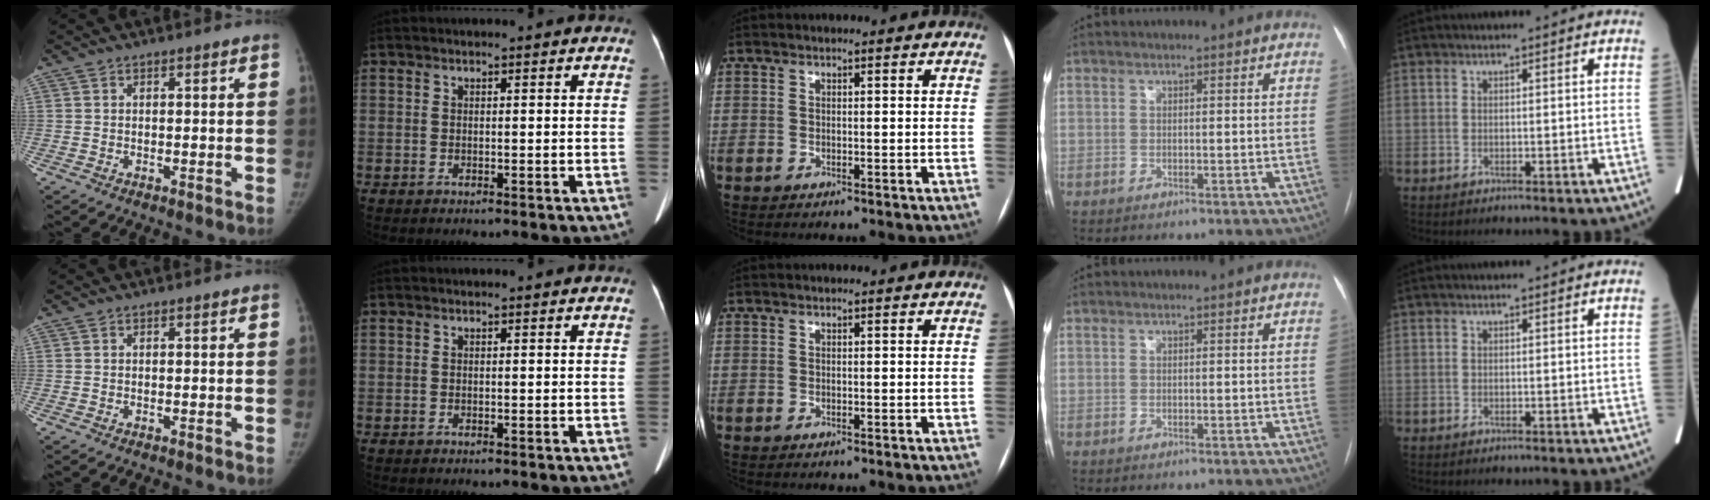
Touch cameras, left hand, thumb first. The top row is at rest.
{}